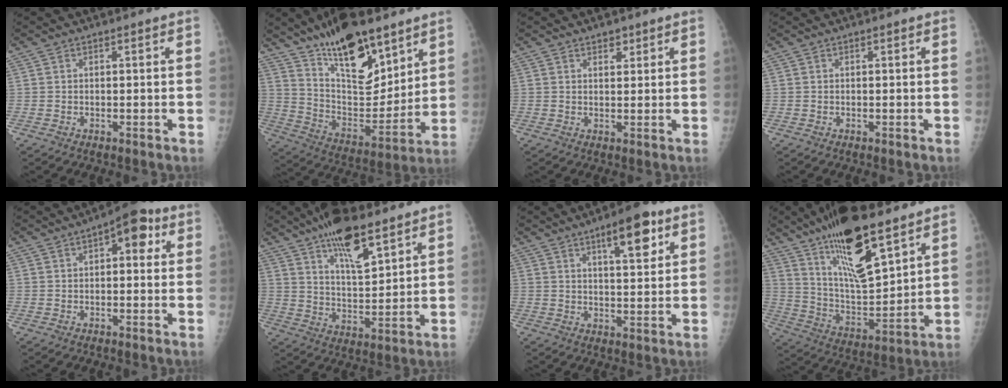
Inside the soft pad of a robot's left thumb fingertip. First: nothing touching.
{"total": 20.7, "force": [14.0, 8.1, 12.8], "torque": [-0.169, -0.079, 0.248]}
{"total": 2.1, "force": [1.4, 1.2, 1.0], "torque": [-0.001, -0.008, 0.021]}
{"total": 0.0}
{"total": 6.9, "force": [2.2, 3.5, 5.6], "torque": [-0.045, 0.013, 0.018]}
{"total": 13.6, "force": [8.8, 4.7, 9.3], "torque": [-0.134, -0.045, 0.152]}
{"total": 9.4, "force": [4.8, 3.0, 7.5], "torque": [-0.091, -0.020, 0.069]}
{"total": 19.9, "force": [12.6, 6.0, 14.2], "torque": [-0.224, -0.066, 0.231]}